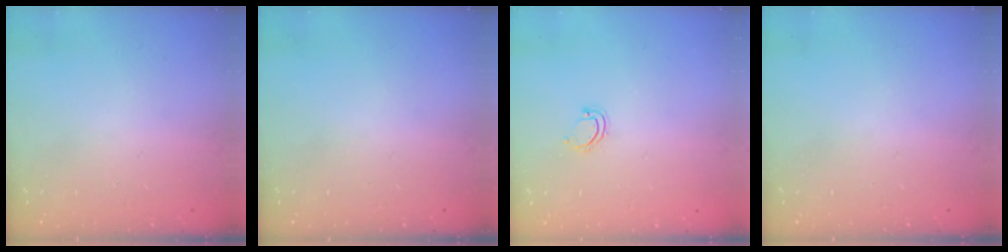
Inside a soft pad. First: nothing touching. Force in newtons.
{"total": 0.0}
{"total": 3.7, "press": 3.7, "slide": 0.3}
{"total": 0.0}